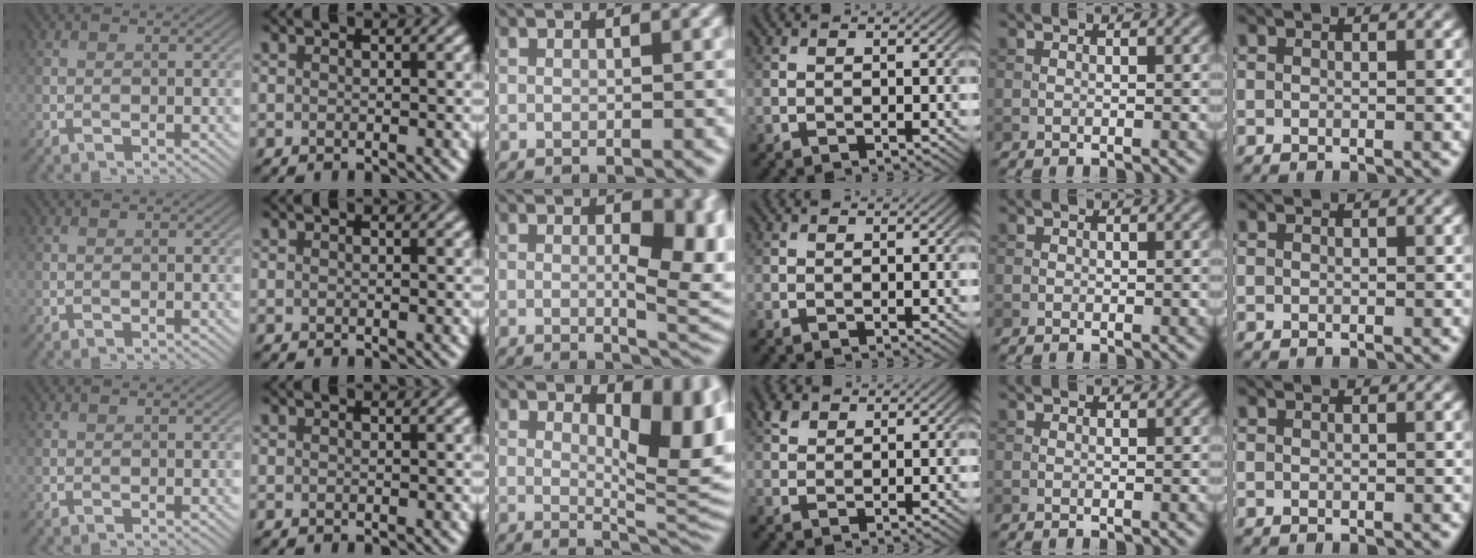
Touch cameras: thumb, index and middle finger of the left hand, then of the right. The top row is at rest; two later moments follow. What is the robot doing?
{"motion": "screw", "object": "dispenser bottle"}